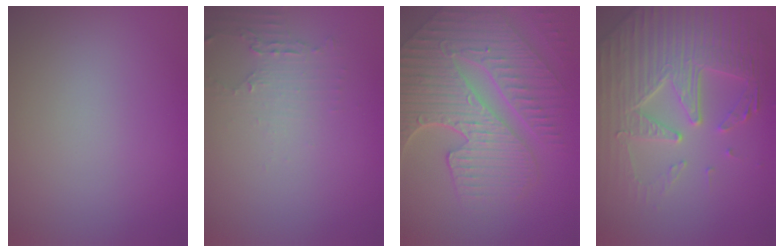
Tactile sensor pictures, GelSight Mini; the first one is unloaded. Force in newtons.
{"total": 1.9, "press": 1.3, "slide": 1.4}
{"total": 10.4, "press": 7.1, "slide": 7.6}
{"total": 7.7, "press": 6.0, "slide": 4.8}